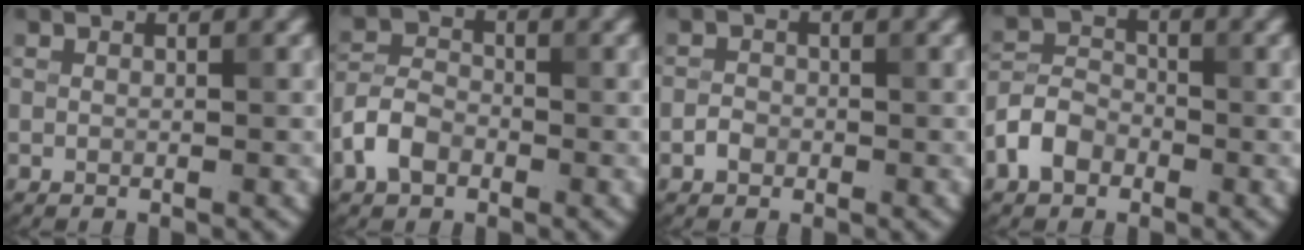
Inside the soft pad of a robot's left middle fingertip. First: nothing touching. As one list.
[{"total": 3.4, "force": [-1.7, 2.3, 1.9], "torque": [-0.036, 0.006, -0.041]}, {"total": 1.2, "force": [-0.6, 1.0, 0.5], "torque": [-0.005, 0.002, -0.013]}, {"total": 3.5, "force": [-1.8, 2.5, 1.6], "torque": [-0.033, 0.007, -0.042]}]